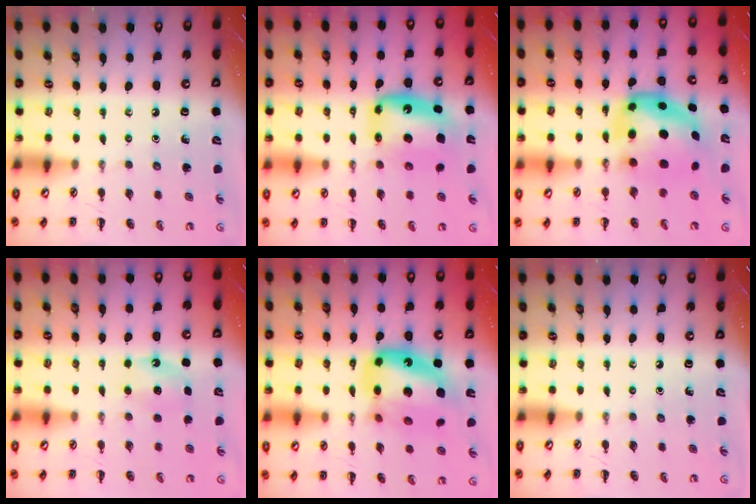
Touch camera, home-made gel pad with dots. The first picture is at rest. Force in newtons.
{"total": 10.2, "press": 9.8, "slide": 2.9}
{"total": 7.9, "press": 7.7, "slide": 1.8}
{"total": 6.0, "press": 5.8, "slide": 1.6}
{"total": 17.9, "press": 17.3, "slide": 4.7}
{"total": 0.0}